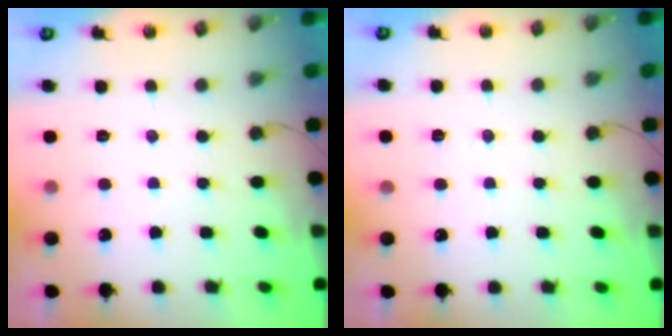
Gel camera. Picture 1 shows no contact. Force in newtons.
{"total": 5.3, "press": 2.9, "slide": 4.4}